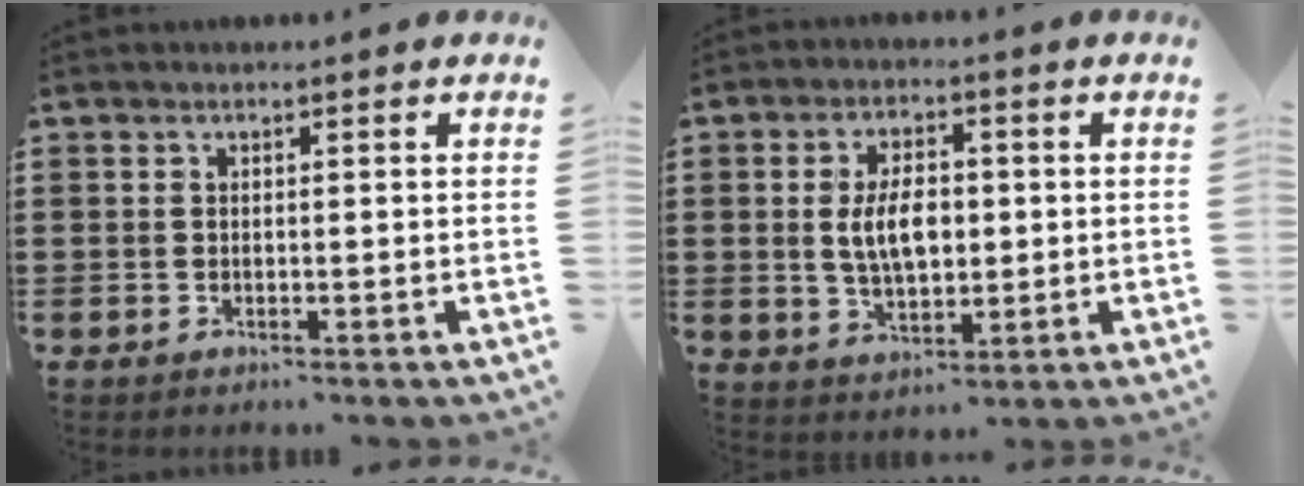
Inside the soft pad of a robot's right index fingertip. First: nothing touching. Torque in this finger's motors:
{"motor_torque": [0.79, 0.43, 0.55, 0.18]}